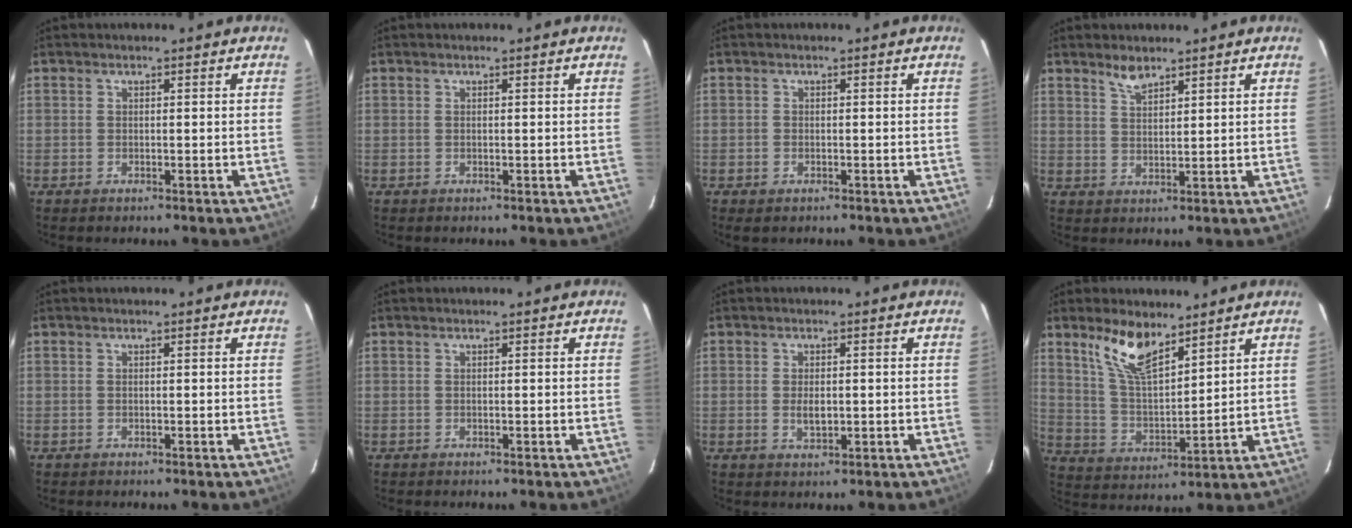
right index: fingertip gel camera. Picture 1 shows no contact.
{"total": 0.0}
{"total": 1.4, "force": [-0.8, 1.0, 0.5], "torque": [-0.009, -0.001, -0.013]}
{"total": 3.2, "force": [2.7, 0.9, 1.5], "torque": [-0.026, 0.003, 0.051]}
{"total": 0.0}
{"total": 0.0}
{"total": 2.7, "force": [-0.3, 1.5, 2.3], "torque": [-0.040, -0.004, -0.003]}
{"total": 10.6, "force": [7.5, 3.7, 6.6], "torque": [-0.126, 0.005, 0.151]}